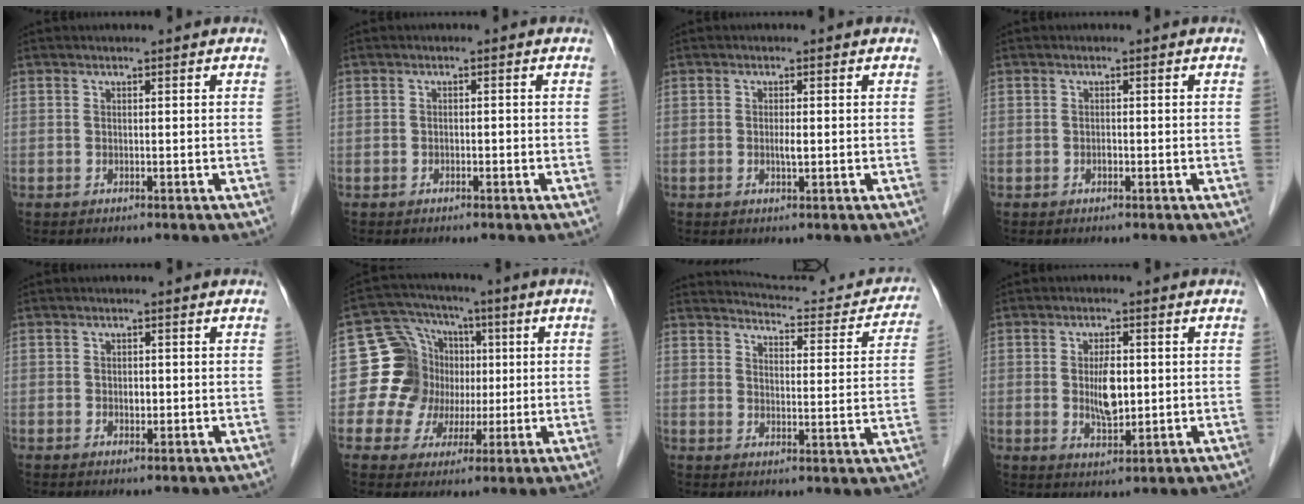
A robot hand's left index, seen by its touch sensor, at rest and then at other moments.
{"total": 0.6, "force": [-0.4, 0.3, 0.3], "torque": [-0.004, 0.000, -0.009]}
{"total": 1.2, "force": [-0.3, 0.3, 1.1], "torque": [-0.022, -0.005, -0.005]}
{"total": 0.6, "force": [-0.5, 0.3, 0.3], "torque": [-0.006, -0.002, -0.008]}
{"total": 1.2, "force": [-0.3, 0.9, 0.8], "torque": [-0.015, -0.002, -0.003]}
{"total": 10.7, "force": [0.0, 10.1, 3.6], "torque": [-0.060, 0.037, 0.008]}
{"total": 16.7, "force": [15.9, 3.5, 3.6], "torque": [-0.028, -0.035, 0.176]}
{"total": 5.3, "force": [0.0, 2.1, 4.8], "torque": [-0.093, -0.005, 0.005]}